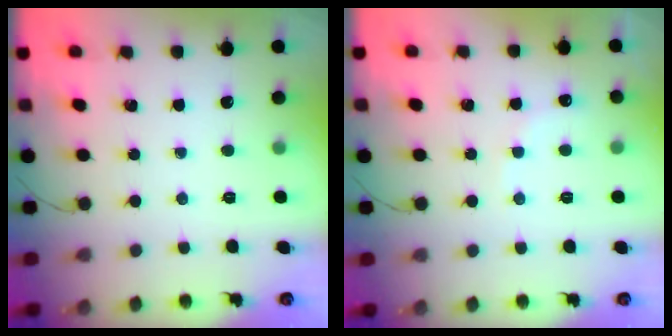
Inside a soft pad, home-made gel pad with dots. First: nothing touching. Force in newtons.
{"total": 7.7, "press": 7.6, "slide": 1.3}